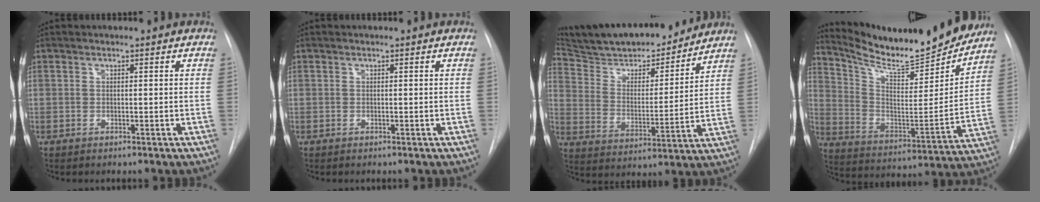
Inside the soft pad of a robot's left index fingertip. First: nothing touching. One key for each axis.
{"total": 0.0}
{"total": 19.7, "fx": 17.6, "fy": 4.2, "fz": 7.9, "tx": -0.131, "ty": -0.005, "tz": 0.277}
{"total": 21.1, "fx": 19.3, "fy": 2.2, "fz": 8.2, "tx": -0.141, "ty": -0.058, "tz": 0.294}